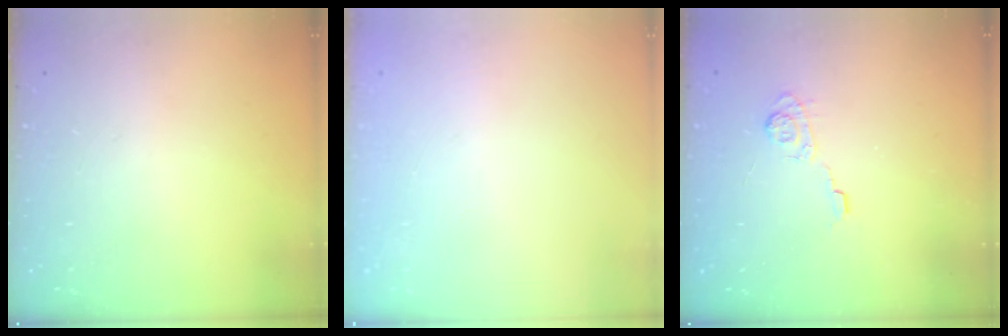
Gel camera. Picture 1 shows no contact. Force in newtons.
{"total": 2.7, "press": 2.6, "slide": 0.8}
{"total": 4.2, "press": 3.8, "slide": 1.6}